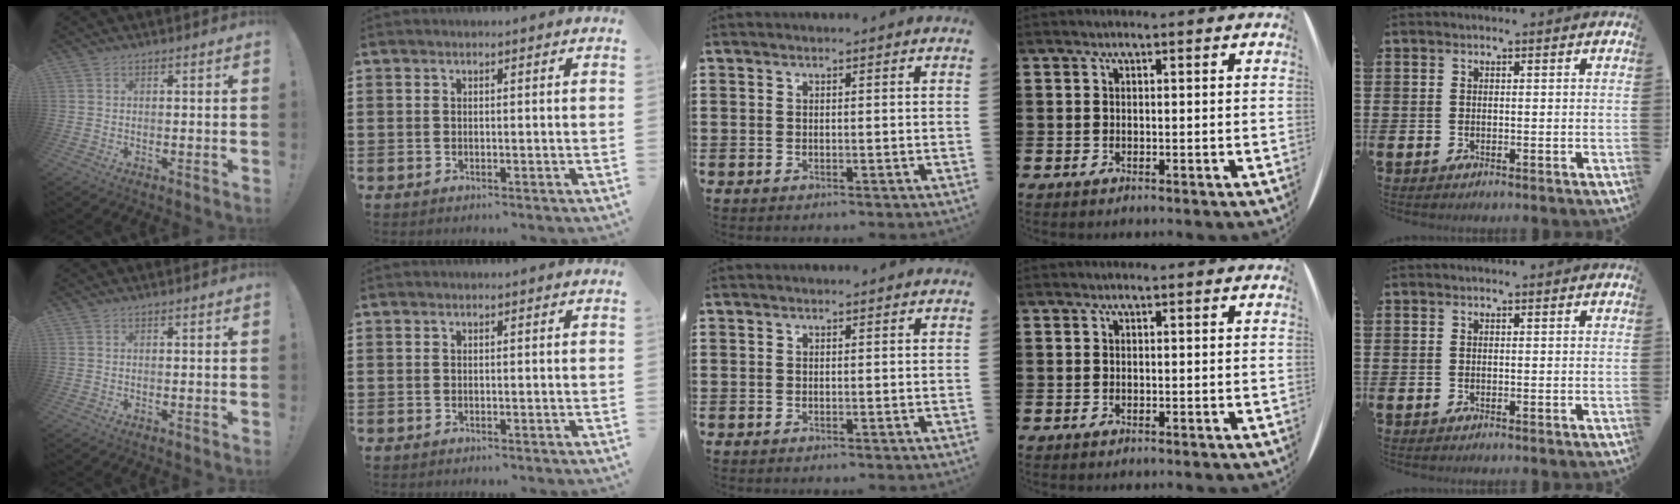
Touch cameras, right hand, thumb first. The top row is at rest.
{}